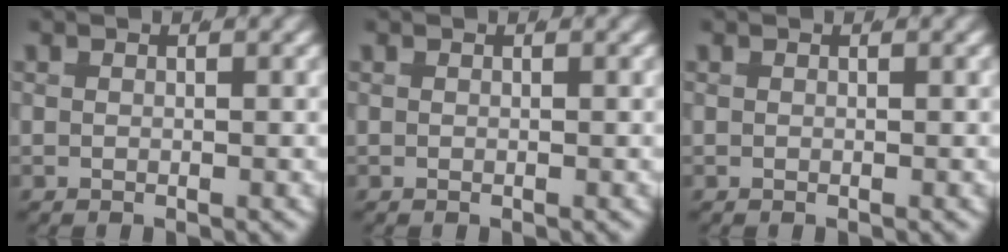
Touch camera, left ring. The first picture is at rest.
{"total": 0.0}
{"total": 0.0}